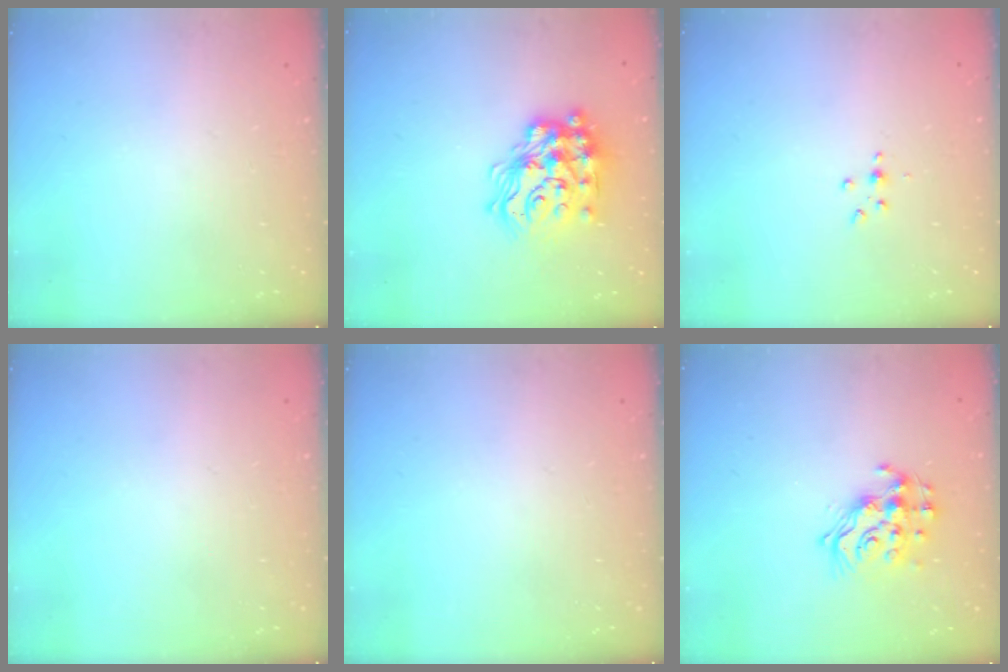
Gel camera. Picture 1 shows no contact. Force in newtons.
{"total": 20.2, "press": 20.2, "slide": 1.2}
{"total": 3.0, "press": 2.9, "slide": 0.4}
{"total": 0.0}
{"total": 0.0}
{"total": 13.5, "press": 13.5, "slide": 1.3}